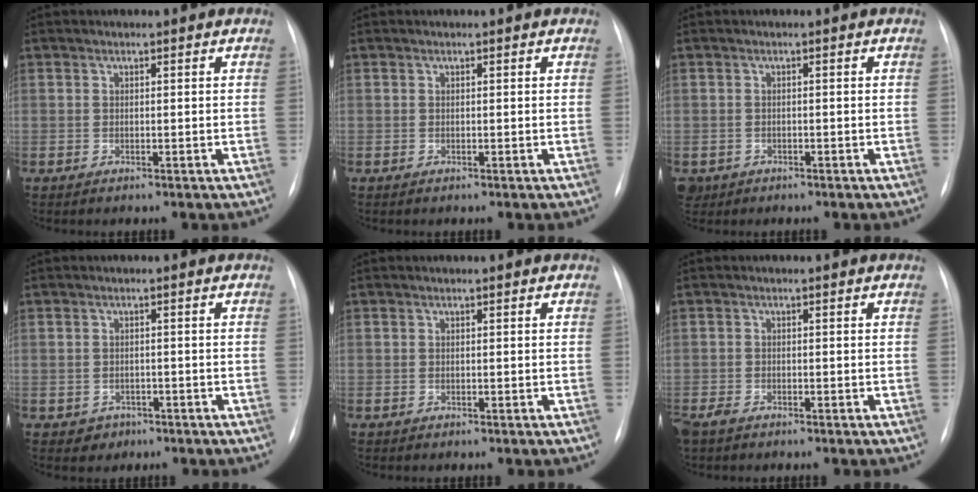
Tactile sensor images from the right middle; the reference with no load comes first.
{"total": 0.0}
{"total": 2.8, "force": [-1.5, 2.2, 0.5], "torque": [-0.008, 0.002, -0.023]}
{"total": 1.9, "force": [-1.0, 1.6, 0.1], "torque": [0.000, 0.006, -0.011]}
{"total": 0.0}
{"total": 2.5, "force": [-1.8, 1.0, 1.3], "torque": [-0.028, -0.004, -0.031]}